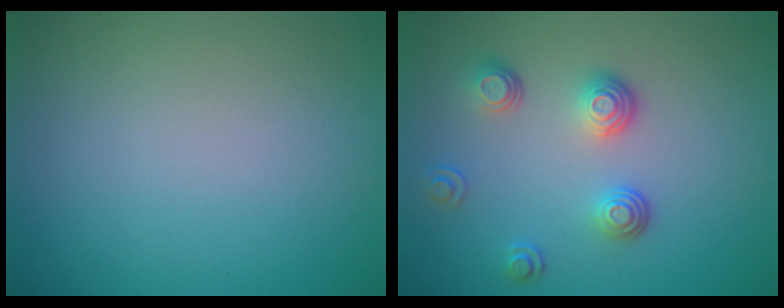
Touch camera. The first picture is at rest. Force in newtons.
{"total": 3.4, "press": 2.6, "slide": 2.1}